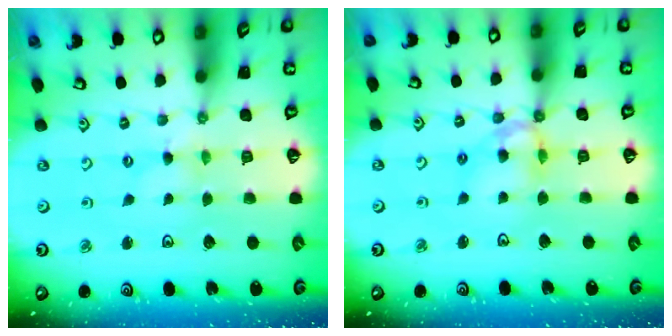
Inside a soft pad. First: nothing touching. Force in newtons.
{"total": 10.7, "press": 10.6, "slide": 1.0}